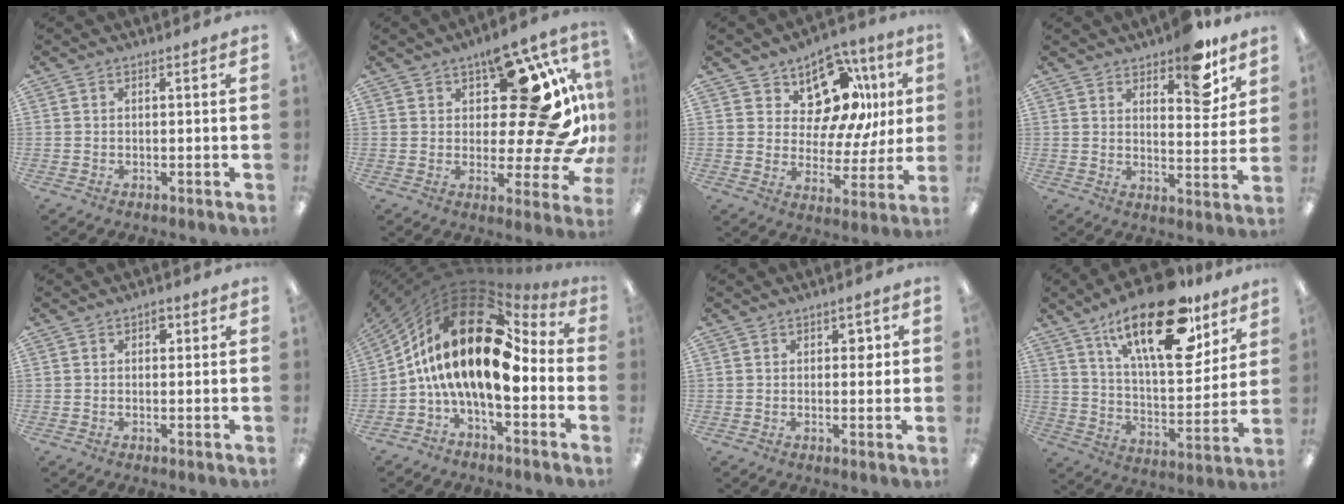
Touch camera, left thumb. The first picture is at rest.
{"total": 22.7, "force": [7.4, 10.1, 18.9], "torque": [-0.252, -0.061, 0.125]}
{"total": 15.4, "force": [8.9, 9.4, 8.4], "torque": [-0.130, -0.049, 0.163]}
{"total": 10.1, "force": [7.6, 3.9, 5.4], "torque": [-0.057, -0.049, 0.129]}
{"total": 2.2, "force": [0.9, 1.3, 1.5], "torque": [-0.008, -0.002, 0.009]}
{"total": 24.2, "force": [2.8, 11.1, 21.3], "torque": [-0.430, -0.018, 0.041]}
{"total": 3.1, "force": [0.9, 1.9, 2.3], "torque": [-0.022, -0.001, 0.008]}
{"total": 25.5, "force": [16.3, 9.9, 16.8], "torque": [-0.262, -0.086, 0.271]}